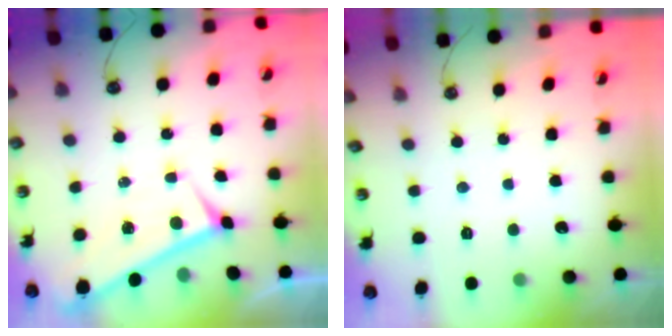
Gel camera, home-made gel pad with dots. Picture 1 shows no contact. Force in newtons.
{"total": 0.0}